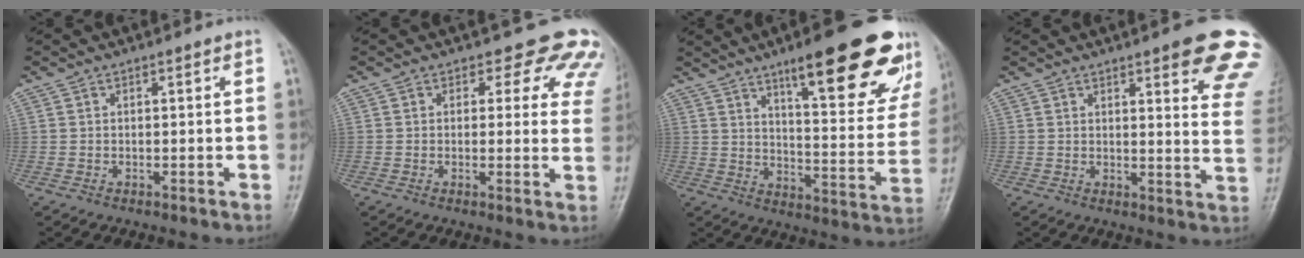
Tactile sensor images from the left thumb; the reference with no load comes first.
{"total": 10.0, "force": [8.1, 5.2, 2.9], "torque": [0.028, -0.037, 0.055]}
{"total": 24.8, "force": [14.8, 6.2, 18.9], "torque": [-0.219, -0.057, 0.210]}
{"total": 15.1, "force": [9.2, 3.4, 11.5], "torque": [-0.107, -0.044, 0.094]}